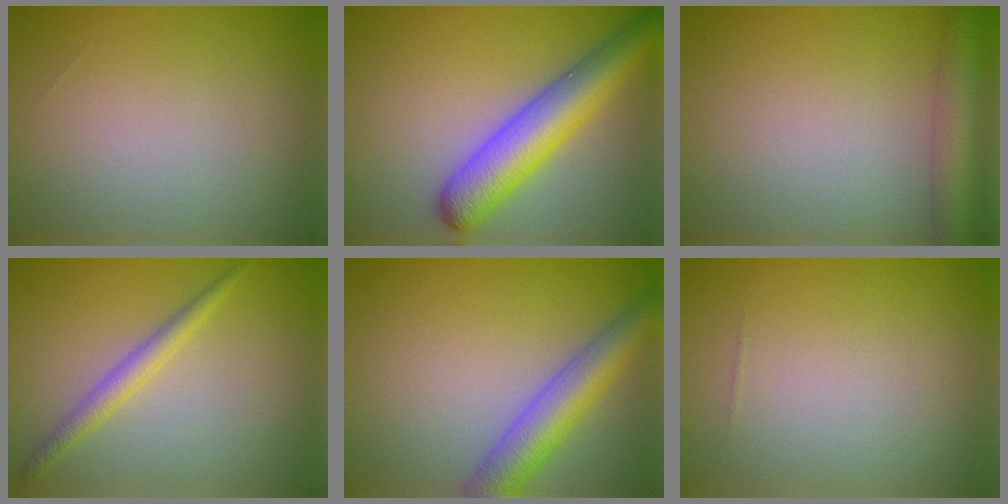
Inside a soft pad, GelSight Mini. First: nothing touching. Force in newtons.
{"total": 6.9, "press": 6.9, "slide": 0.3}
{"total": 4.6, "press": 4.6, "slide": 0.1}
{"total": 2.0, "press": 2.0, "slide": 0.0}
{"total": 5.4, "press": 5.4, "slide": 0.2}
{"total": 0.0}